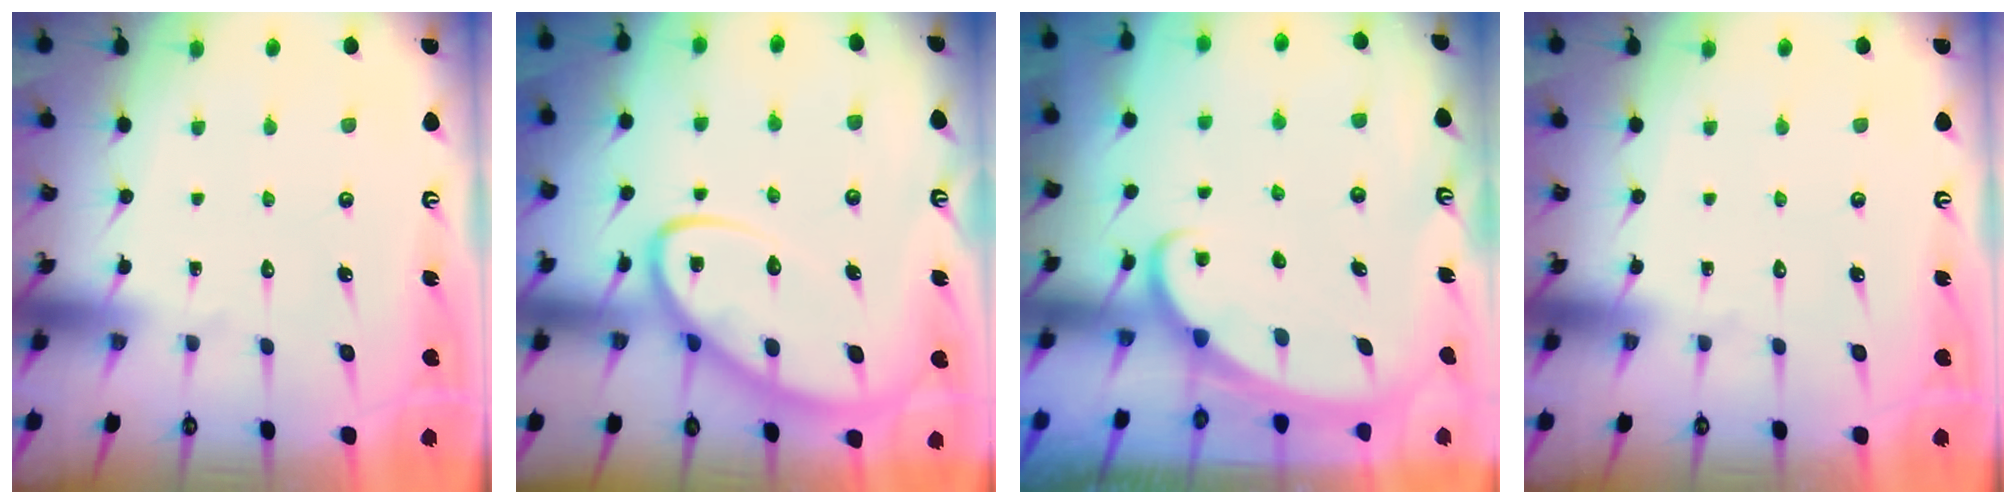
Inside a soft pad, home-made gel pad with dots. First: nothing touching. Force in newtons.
{"total": 9.2, "press": 9.1, "slide": 1.1}
{"total": 2.0, "press": 2.0, "slide": 0.1}
{"total": 0.0}